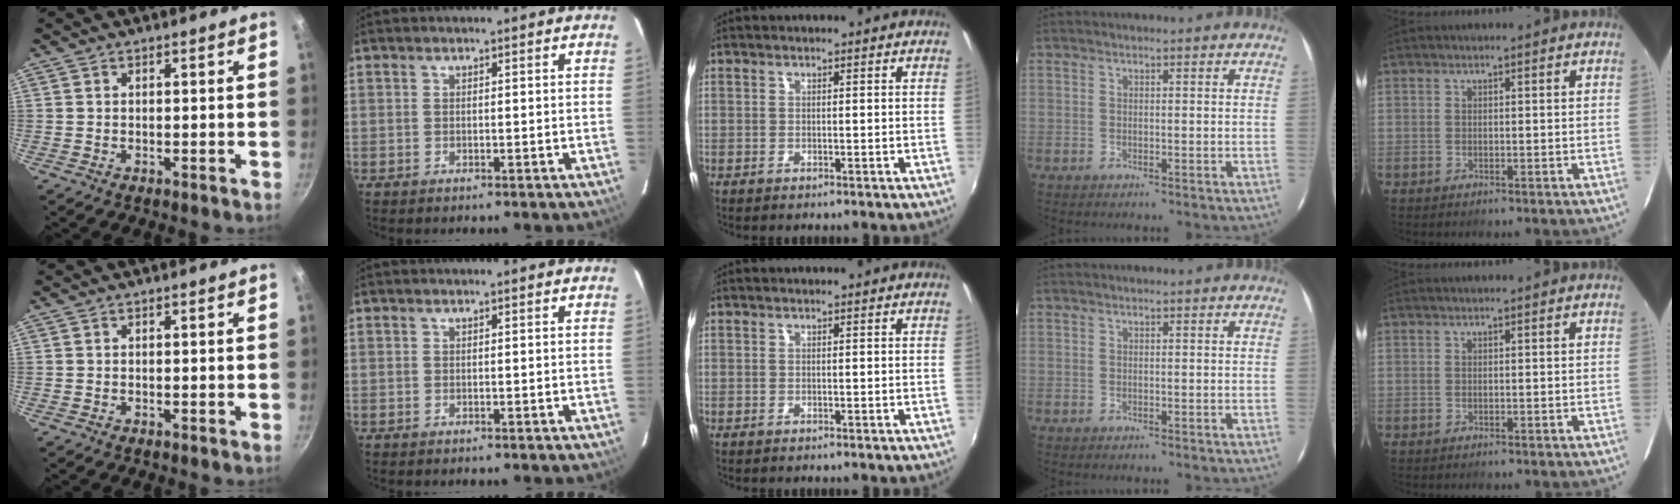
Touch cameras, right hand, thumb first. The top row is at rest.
{}